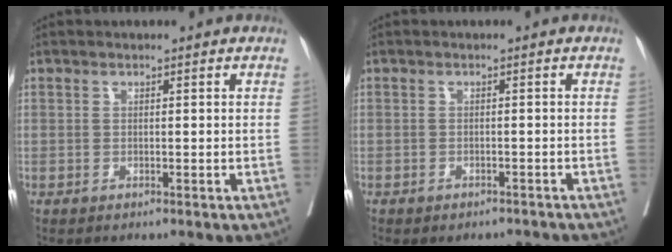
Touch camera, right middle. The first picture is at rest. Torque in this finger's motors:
{"motor_torque": [1.05, -1.09, 0.38, 0.10]}